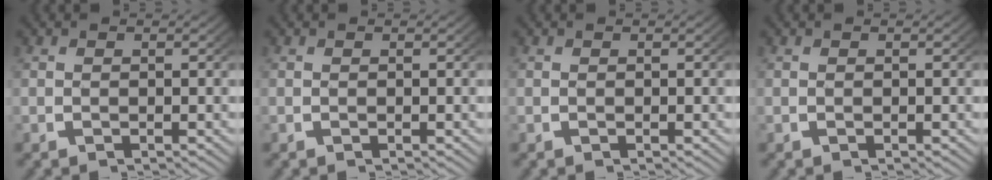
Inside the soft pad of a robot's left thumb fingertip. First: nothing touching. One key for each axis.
{"total": 0.0}
{"total": 0.0}
{"total": 0.0}